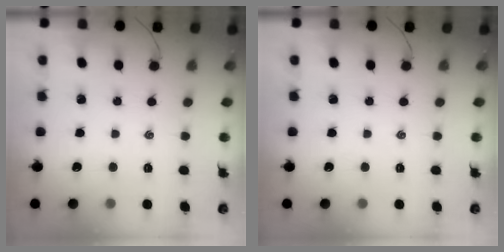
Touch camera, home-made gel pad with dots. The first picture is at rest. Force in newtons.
{"total": 0.0}